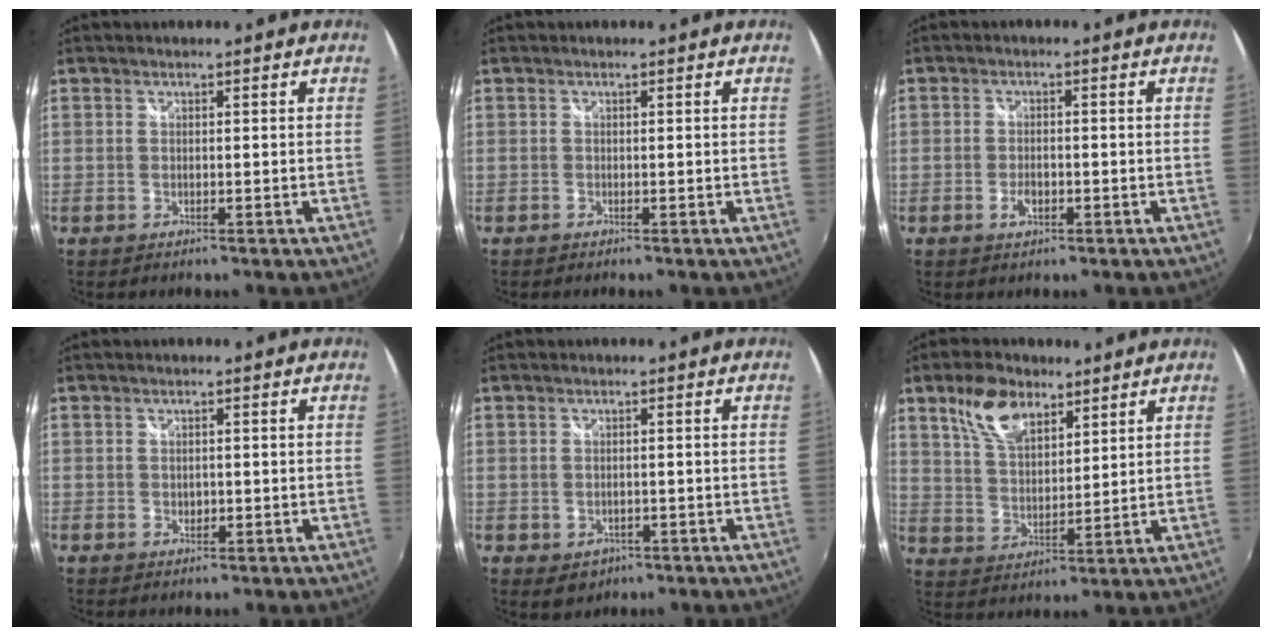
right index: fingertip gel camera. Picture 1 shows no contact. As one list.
[{"total": 0.0}, {"total": 2.9, "force": [-1.2, 1.7, 2.1], "torque": [-0.040, -0.002, -0.021]}, {"total": 1.6, "force": [-0.2, 1.2, 1.0], "torque": [-0.016, 0.000, -0.003]}, {"total": 3.7, "force": [-1.1, 2.9, 2.0], "torque": [-0.040, -0.006, -0.010]}, {"total": 10.0, "force": [6.2, 5.2, 5.8], "torque": [-0.111, 0.016, 0.121]}]